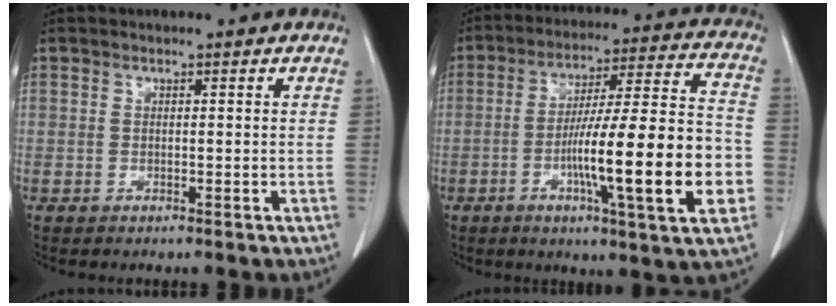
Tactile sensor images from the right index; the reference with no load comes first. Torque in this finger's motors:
{"motor_torque": [1.89, -0.24, 1.05, 0.21]}